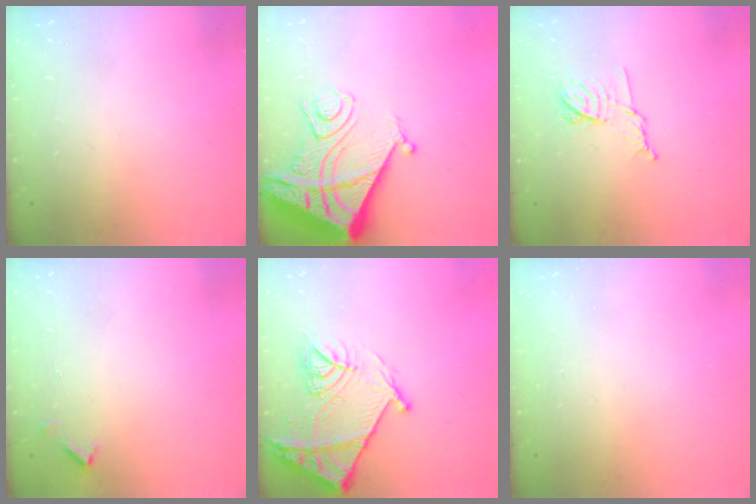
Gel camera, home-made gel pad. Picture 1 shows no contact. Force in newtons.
{"total": 14.0, "press": 13.9, "slide": 1.8}
{"total": 9.4, "press": 9.4, "slide": 0.7}
{"total": 4.3, "press": 4.2, "slide": 0.3}
{"total": 15.9, "press": 15.8, "slide": 1.6}
{"total": 0.0}